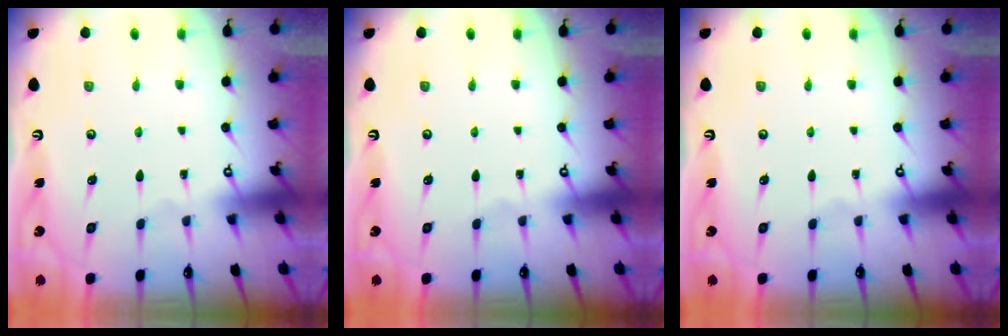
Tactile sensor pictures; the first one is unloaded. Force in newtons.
{"total": 0.0}
{"total": 0.0}